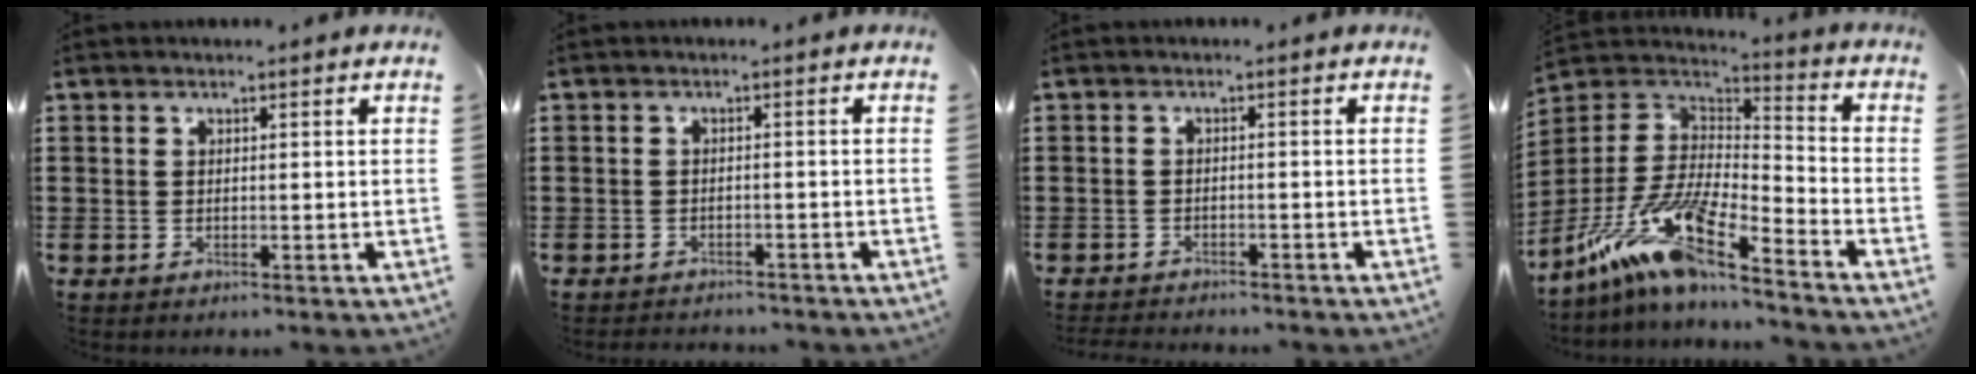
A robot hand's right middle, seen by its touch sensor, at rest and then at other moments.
{"total": 1.5, "force": [-1.5, 0.1, -0.1], "torque": [-0.004, 0.000, -0.033]}
{"total": 1.6, "force": [-1.6, 0.0, 0.1], "torque": [-0.007, -0.001, -0.032]}
{"total": 13.6, "force": [-9.8, 2.4, 9.1], "torque": [-0.211, -0.001, -0.200]}